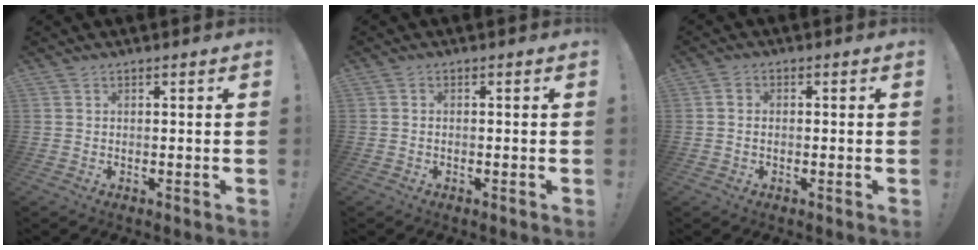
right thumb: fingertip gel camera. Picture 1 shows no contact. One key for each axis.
{"total": 0.6, "fx": -0.5, "fy": 0.3, "fz": 0.1, "tx": -0.006, "ty": 0.002, "tz": -0.008}
{"total": 1.8, "fx": -0.4, "fy": 1.4, "fz": 1.1, "tx": -0.015, "ty": 0.005, "tz": -0.009}